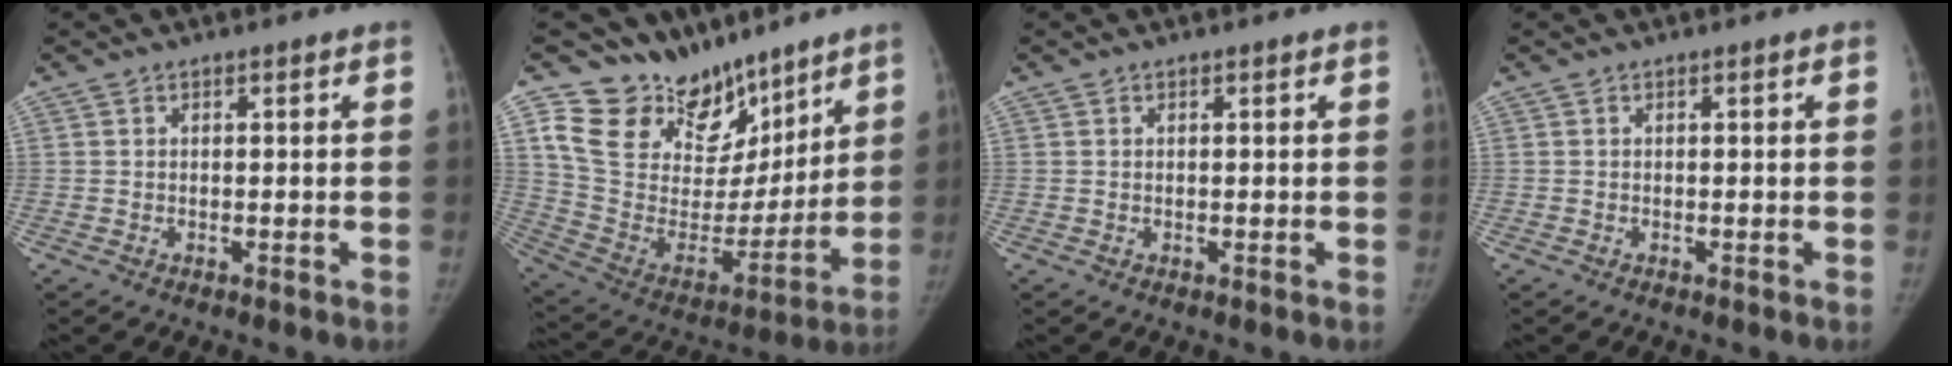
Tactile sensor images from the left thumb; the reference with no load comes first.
{"total": 20.4, "force": [15.7, 11.6, 6.0], "torque": [-0.027, -0.096, 0.280]}
{"total": 0.0}
{"total": 0.0}